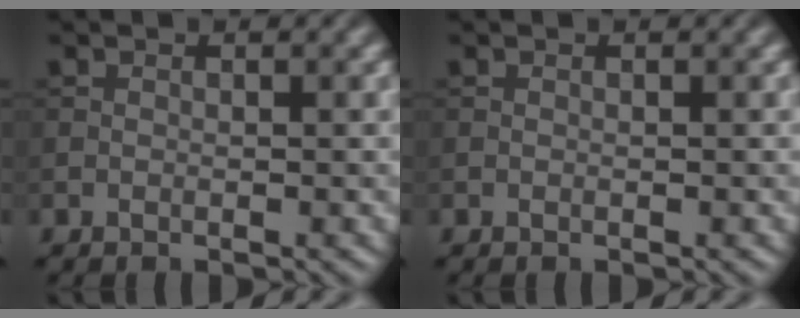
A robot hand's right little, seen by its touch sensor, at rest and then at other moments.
{"total": 0.0}